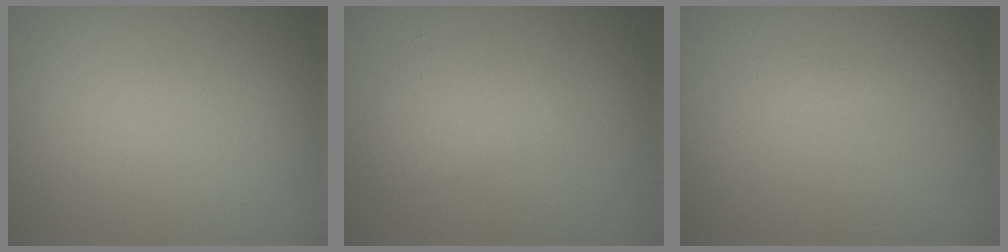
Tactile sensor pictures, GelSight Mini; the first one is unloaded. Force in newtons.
{"total": 2.1, "press": 2.1, "slide": 0.1}
{"total": 0.7, "press": 0.7, "slide": 0.0}